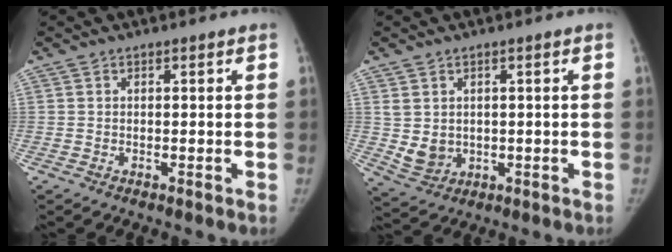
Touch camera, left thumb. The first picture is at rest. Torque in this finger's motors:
{"motor_torque": [0.34, 0.27, 0.32, -0.57, 0.14]}